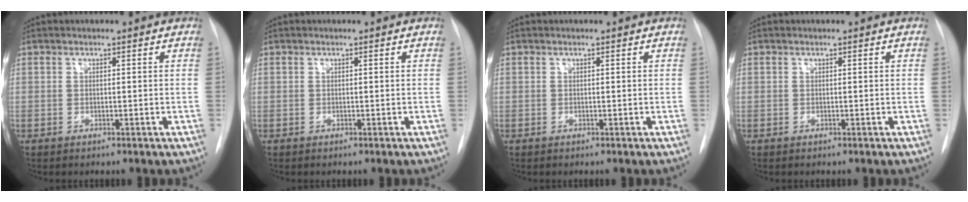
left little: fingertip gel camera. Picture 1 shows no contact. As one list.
[{"total": 0.0}, {"total": 0.0}, {"total": 0.0}]